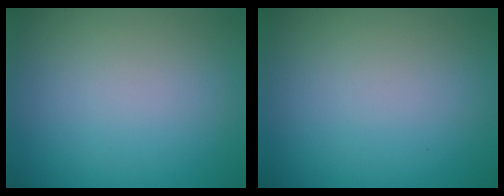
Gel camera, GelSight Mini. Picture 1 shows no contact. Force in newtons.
{"total": 0.0}